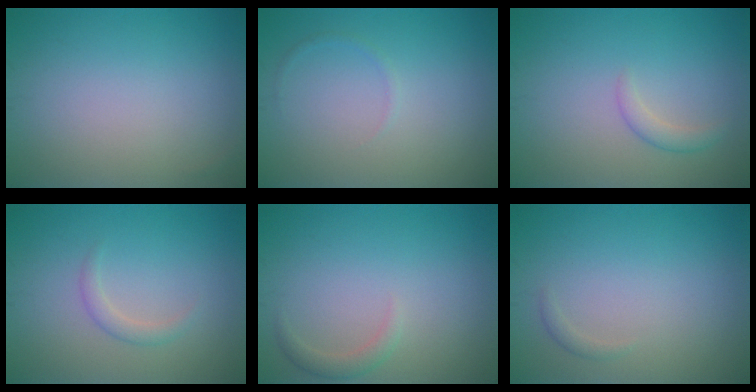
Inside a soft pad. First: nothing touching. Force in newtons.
{"total": 0.5, "press": 0.5, "slide": 0.0}
{"total": 1.4, "press": 1.3, "slide": 0.1}
{"total": 1.3, "press": 1.3, "slide": 0.1}
{"total": 1.3, "press": 1.3, "slide": 0.1}
{"total": 0.6, "press": 0.6, "slide": 0.0}